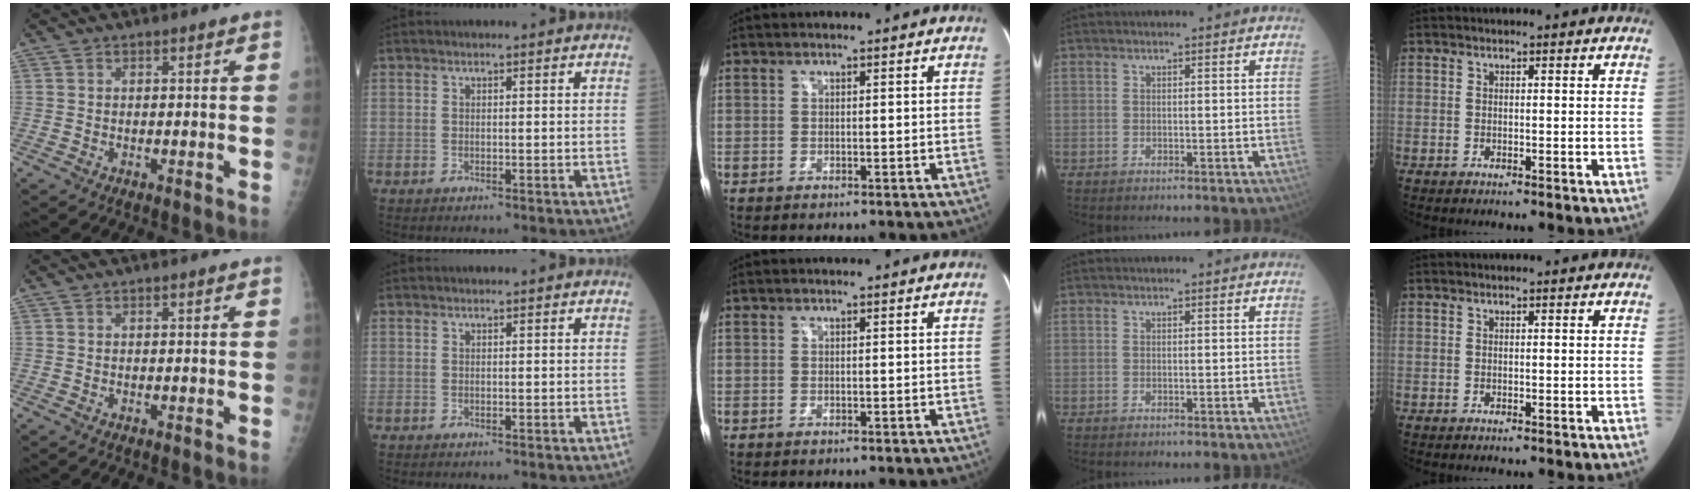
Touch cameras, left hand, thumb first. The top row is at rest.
{}